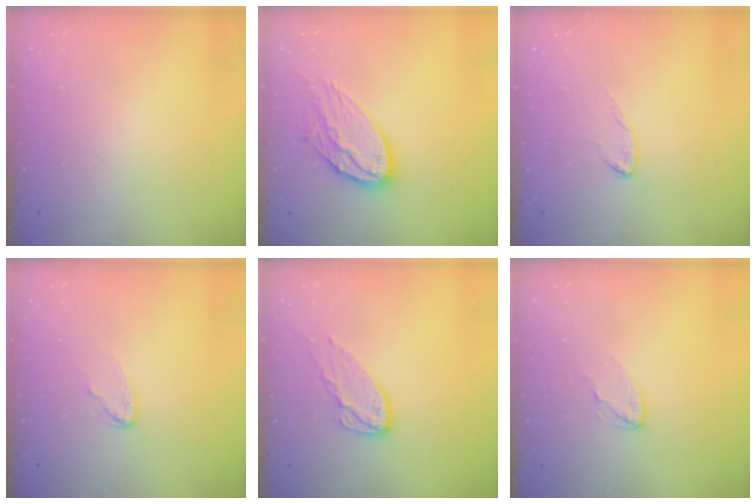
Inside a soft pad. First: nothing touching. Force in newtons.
{"total": 14.8, "press": 14.8, "slide": 1.0}
{"total": 4.4, "press": 4.4, "slide": 0.3}
{"total": 4.0, "press": 4.0, "slide": 0.3}
{"total": 9.1, "press": 9.1, "slide": 0.4}
{"total": 3.4, "press": 3.4, "slide": 0.3}